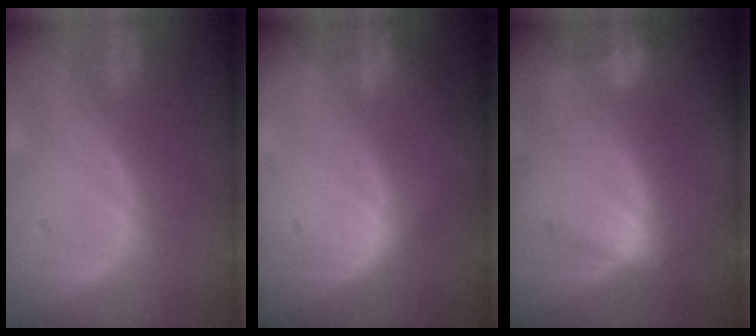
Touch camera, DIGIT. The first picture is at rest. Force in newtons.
{"total": 0.6, "press": 0.6, "slide": 0.1}
{"total": 7.4, "press": 7.3, "slide": 1.3}